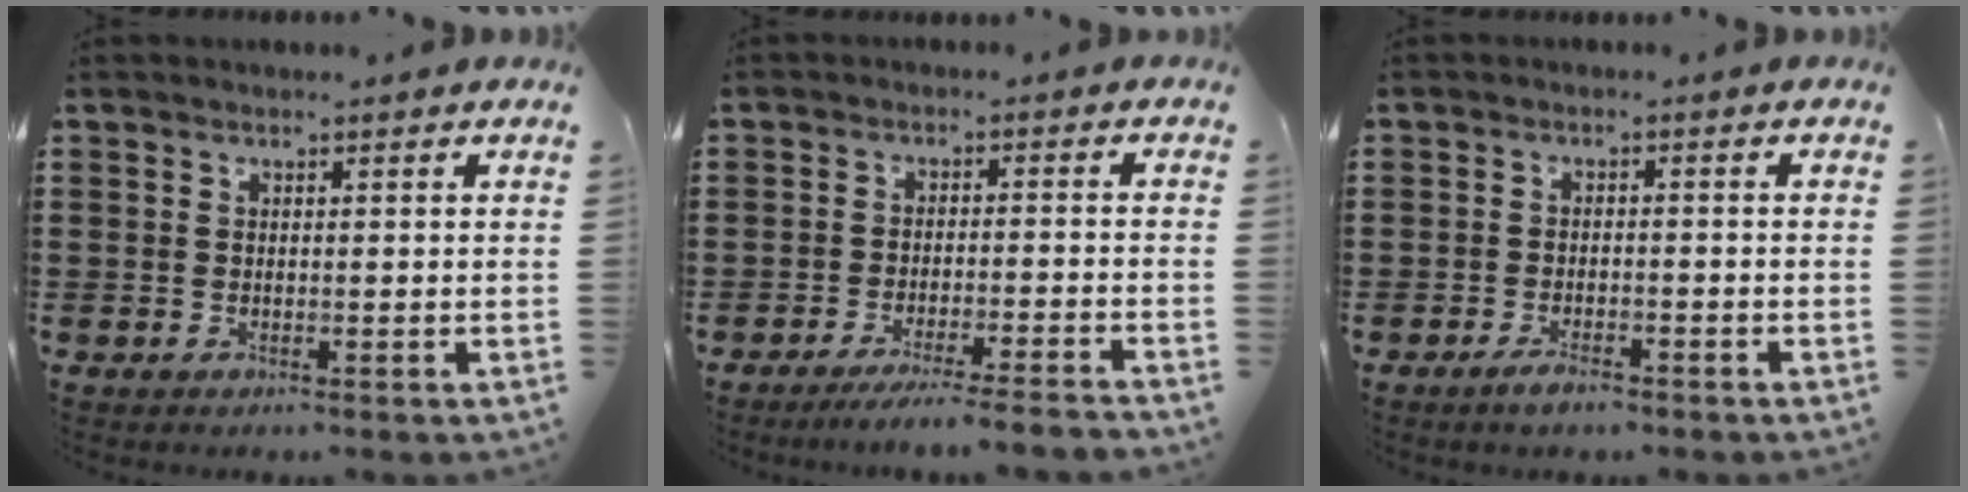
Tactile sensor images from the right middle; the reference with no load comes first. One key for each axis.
{"total": 4.1, "fx": -3.7, "fy": -0.3, "fz": 1.5, "tx": -0.023, "ty": -0.005, "tz": -0.072}
{"total": 2.2, "fx": -1.8, "fy": 0.7, "fz": 1.1, "tx": -0.021, "ty": 0.002, "tz": -0.033}